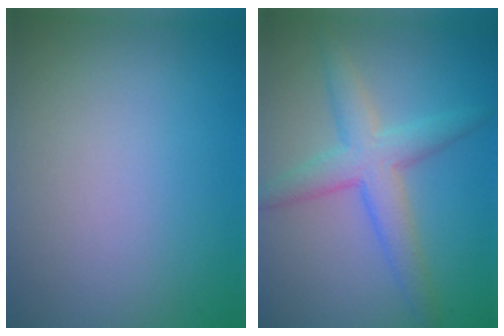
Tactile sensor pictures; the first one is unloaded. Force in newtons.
{"total": 4.4, "press": 4.4, "slide": 0.1}